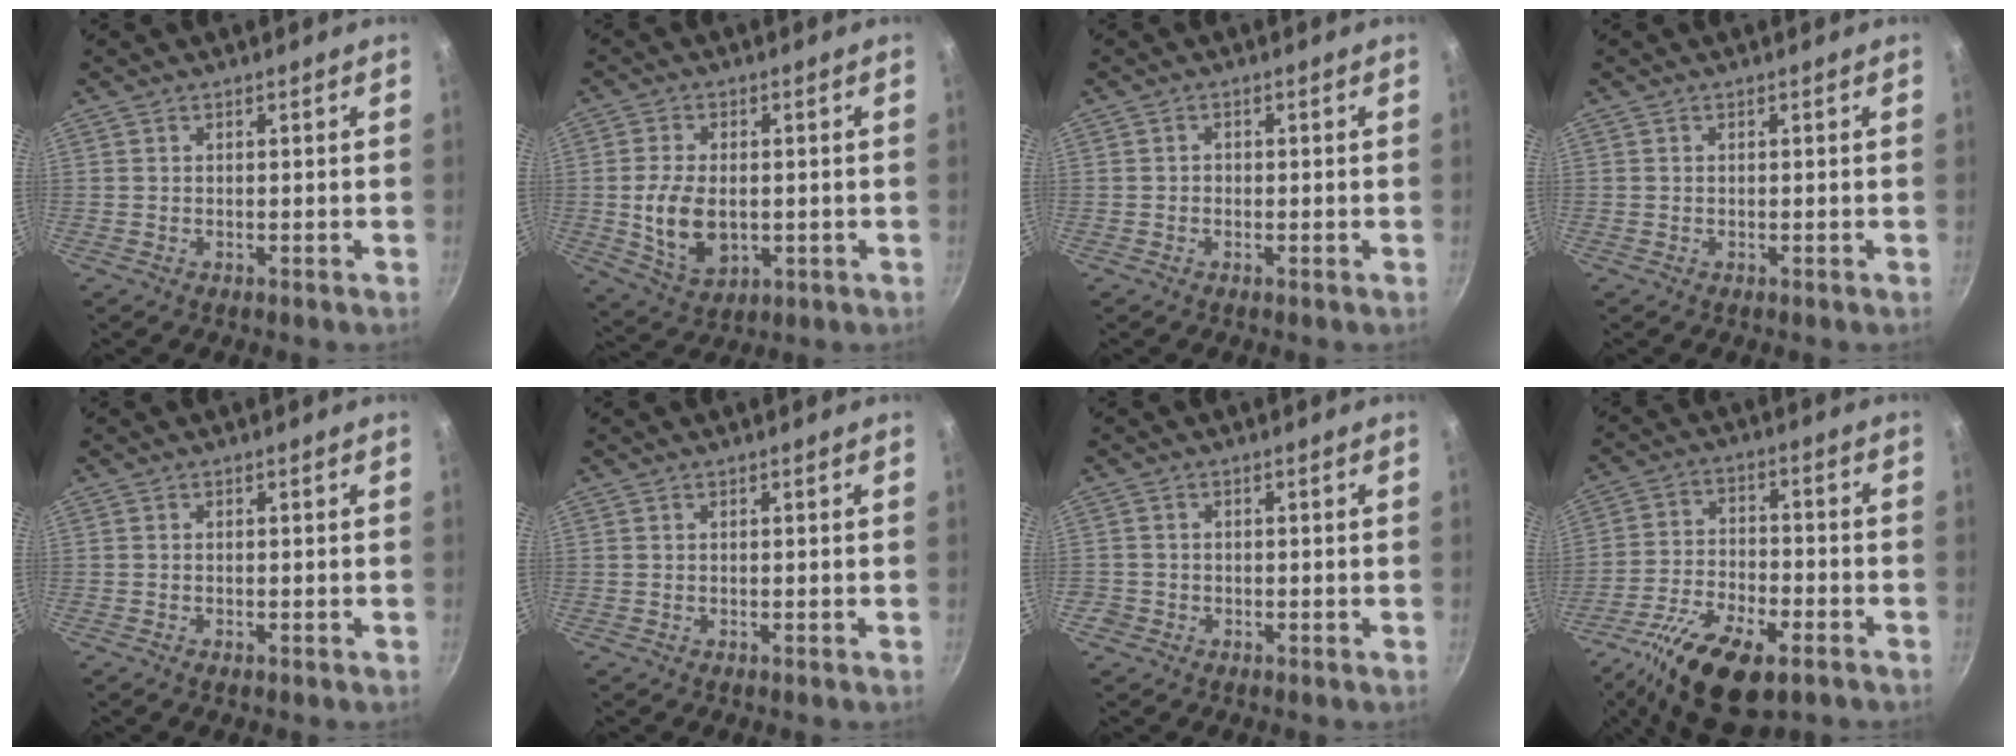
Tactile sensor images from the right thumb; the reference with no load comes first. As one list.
[{"total": 10.3, "force": [-0.5, 6.5, 7.9], "torque": [-0.141, -0.004, 0.003]}, {"total": 0.9, "force": [-0.2, 0.8, 0.3], "torque": [-0.004, 0.003, -0.005]}, {"total": 0.0}, {"total": 0.6, "force": [-0.4, 0.4, 0.4], "torque": [-0.006, 0.000, -0.008]}, {"total": 0.0}, {"total": 1.9, "force": [-0.9, 1.7, 0.3], "torque": [-0.001, 0.009, -0.013]}, {"total": 17.0, "force": [-9.5, 7.6, 11.8], "torque": [-0.205, 0.029, -0.168]}]